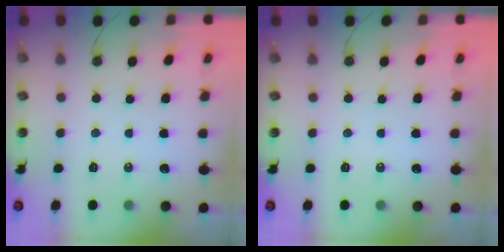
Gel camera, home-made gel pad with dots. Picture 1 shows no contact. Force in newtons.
{"total": 0.0}